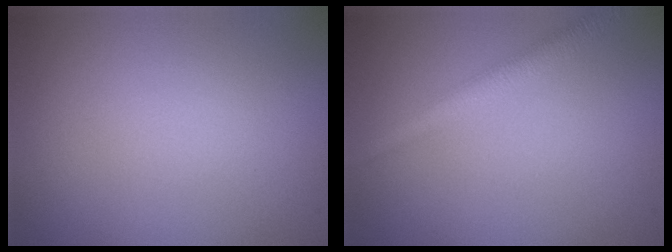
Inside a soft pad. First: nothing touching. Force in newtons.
{"total": 2.7, "press": 2.7, "slide": 0.1}